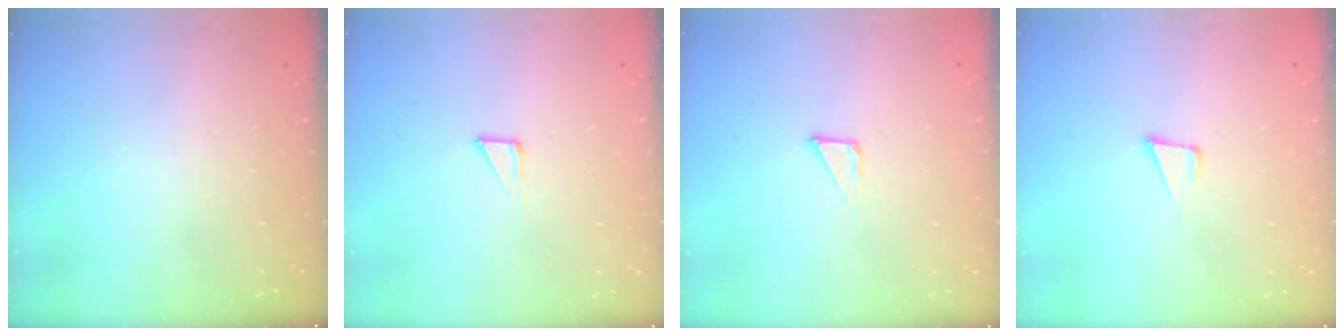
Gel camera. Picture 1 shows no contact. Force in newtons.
{"total": 4.1, "press": 4.1, "slide": 0.3}
{"total": 2.8, "press": 2.8, "slide": 0.1}
{"total": 4.2, "press": 2.8, "slide": 3.1}